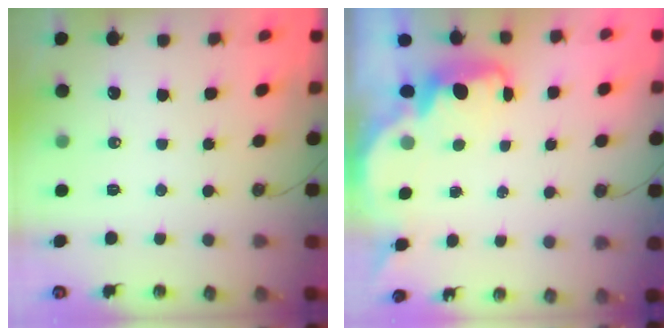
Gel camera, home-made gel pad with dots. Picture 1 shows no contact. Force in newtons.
{"total": 2.2, "press": 2.2, "slide": 0.6}